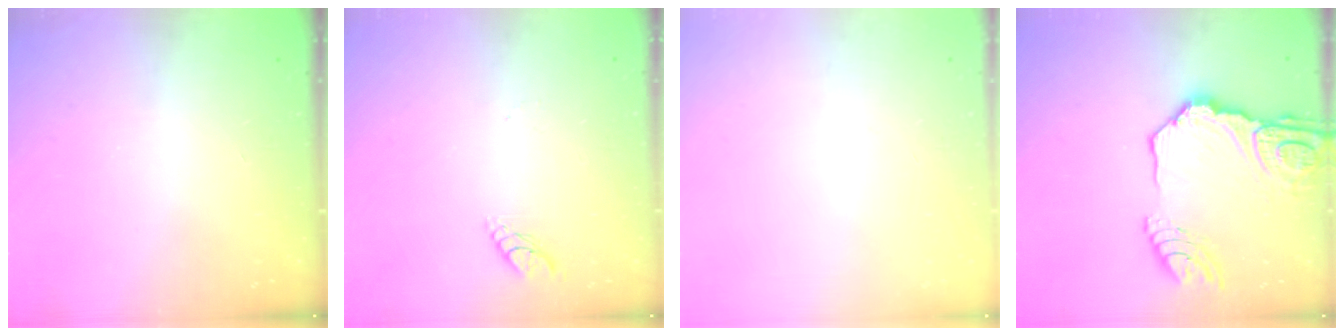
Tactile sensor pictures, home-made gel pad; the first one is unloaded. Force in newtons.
{"total": 4.4, "press": 4.4, "slide": 0.6}
{"total": 0.0}
{"total": 20.3, "press": 20.1, "slide": 2.6}